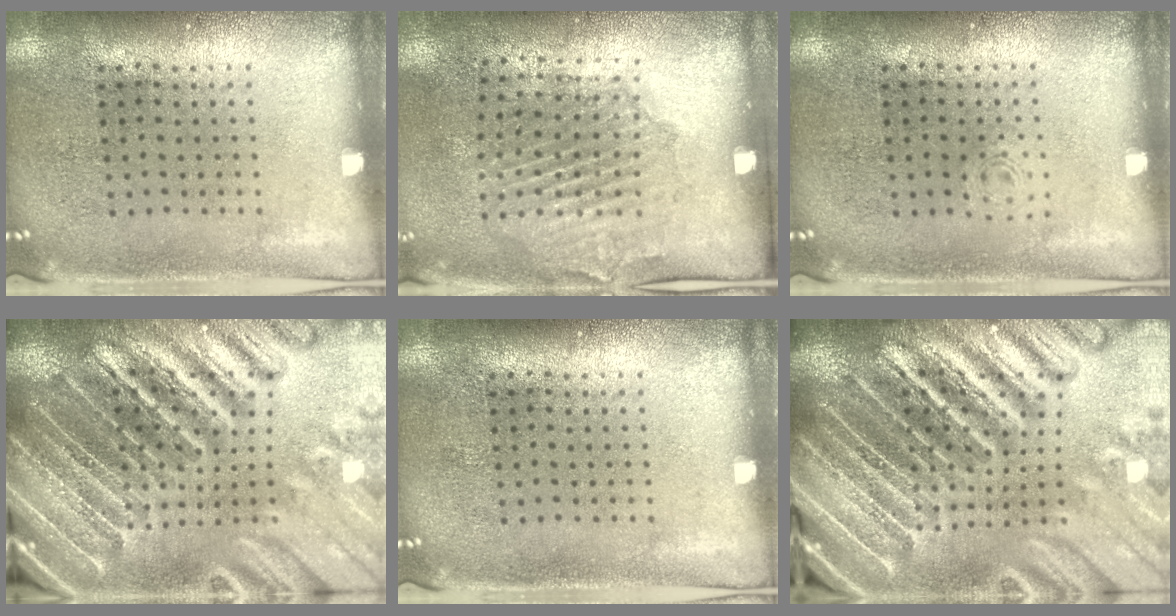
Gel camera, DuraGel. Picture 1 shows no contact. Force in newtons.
{"total": 1.8, "press": 1.5, "slide": 0.9}
{"total": 0.6, "press": 0.6, "slide": 0.1}
{"total": 4.0, "press": 3.9, "slide": 1.1}
{"total": 0.0}
{"total": 5.7, "press": 4.9, "slide": 2.8}